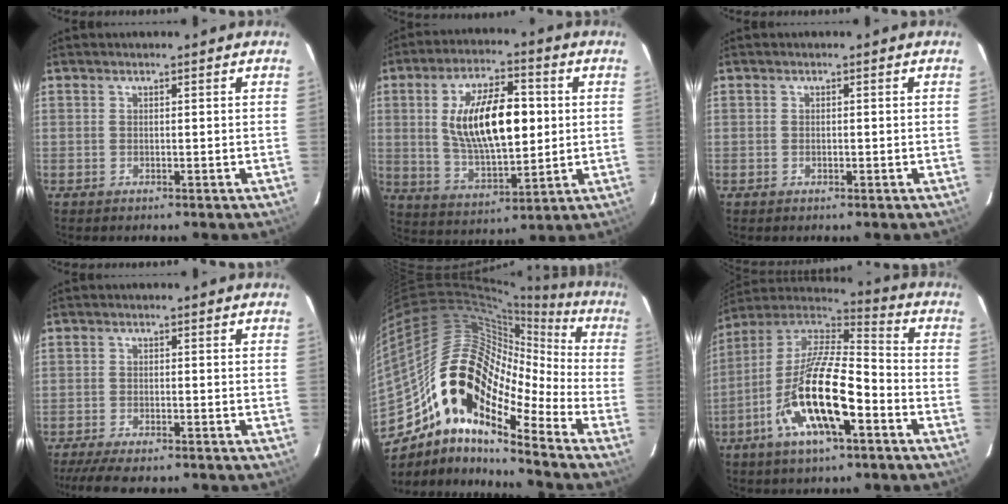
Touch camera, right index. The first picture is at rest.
{"total": 16.8, "force": [2.2, 7.2, 15.0], "torque": [-0.265, 0.009, 0.050]}
{"total": 0.7, "force": [-0.2, 0.5, 0.5], "torque": [-0.009, 0.002, -0.003]}
{"total": 9.3, "force": [-7.9, 1.8, 4.7], "torque": [-0.111, -0.027, -0.129]}
{"total": 18.3, "force": [-10.4, 8.9, 12.2], "torque": [-0.190, 0.008, -0.211]}
{"total": 19.9, "force": [-8.0, 5.9, 17.2], "torque": [-0.330, -0.023, -0.159]}